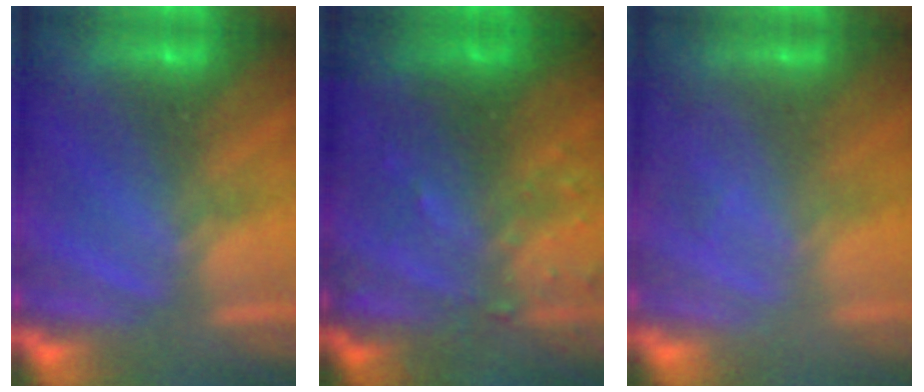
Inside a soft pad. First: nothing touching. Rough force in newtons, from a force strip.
{"total": 6.5}
{"total": 2.6}